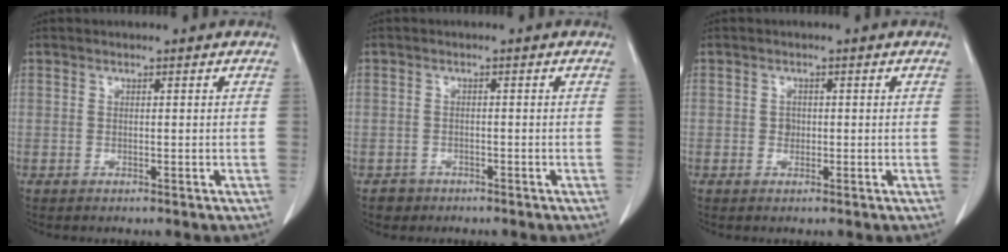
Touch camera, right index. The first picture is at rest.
{"total": 1.9, "force": [-1.2, 1.5, -0.2], "torque": [0.000, 0.008, -0.022]}
{"total": 1.2, "force": [0.0, 1.0, 0.6], "torque": [-0.009, 0.002, 0.001]}